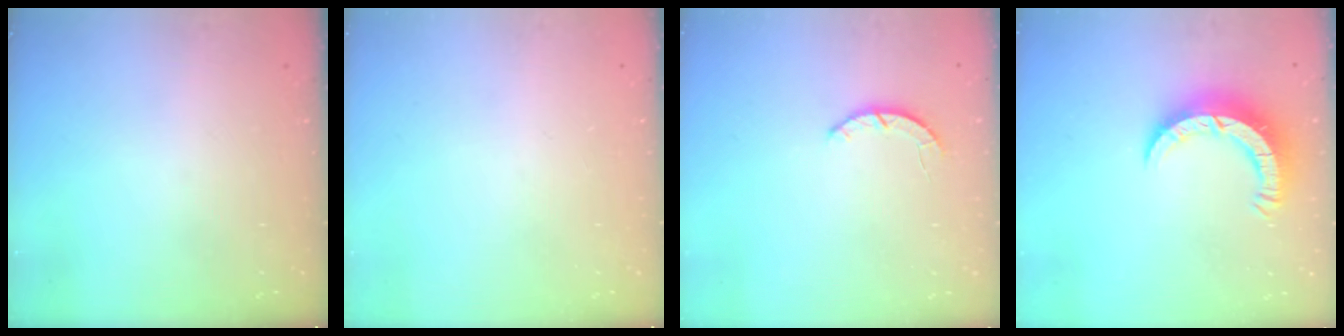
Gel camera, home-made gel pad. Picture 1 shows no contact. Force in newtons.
{"total": 0.0}
{"total": 2.2, "press": 2.2, "slide": 0.3}
{"total": 8.6, "press": 8.5, "slide": 0.8}